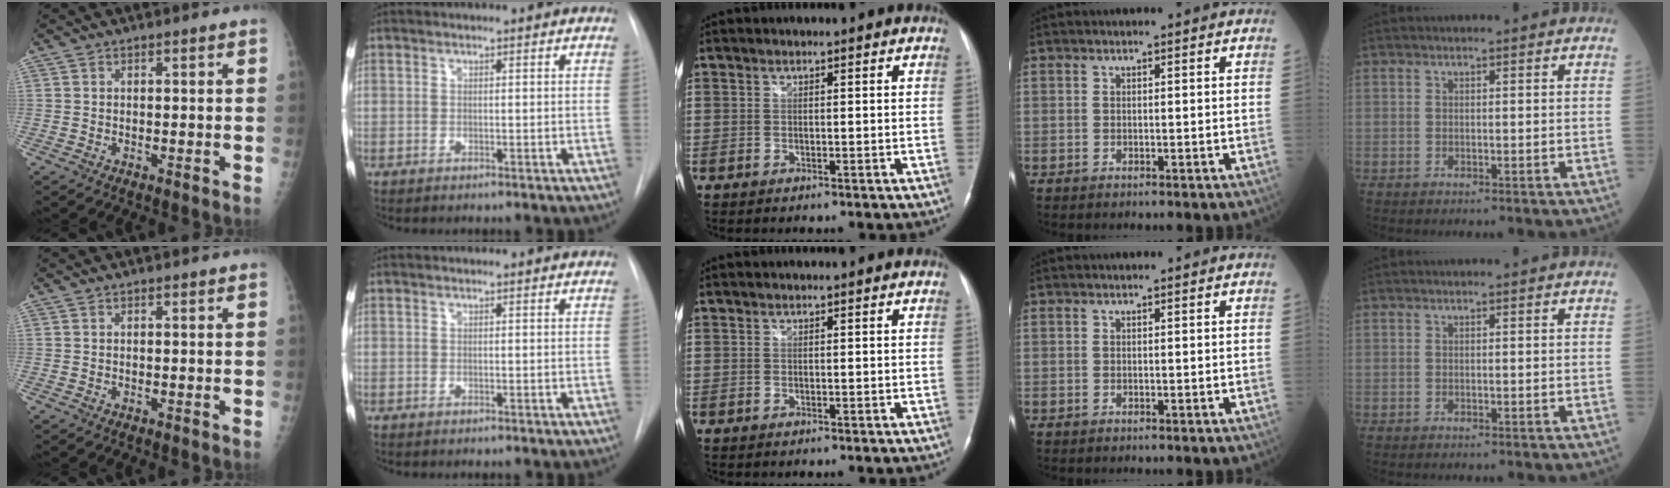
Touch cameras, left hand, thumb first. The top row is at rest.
{}